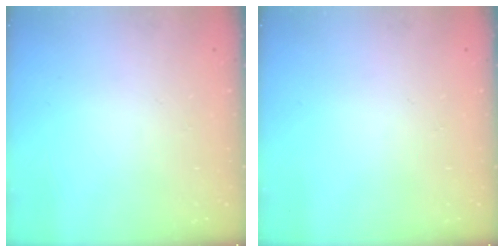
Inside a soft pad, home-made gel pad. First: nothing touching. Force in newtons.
{"total": 0.0}